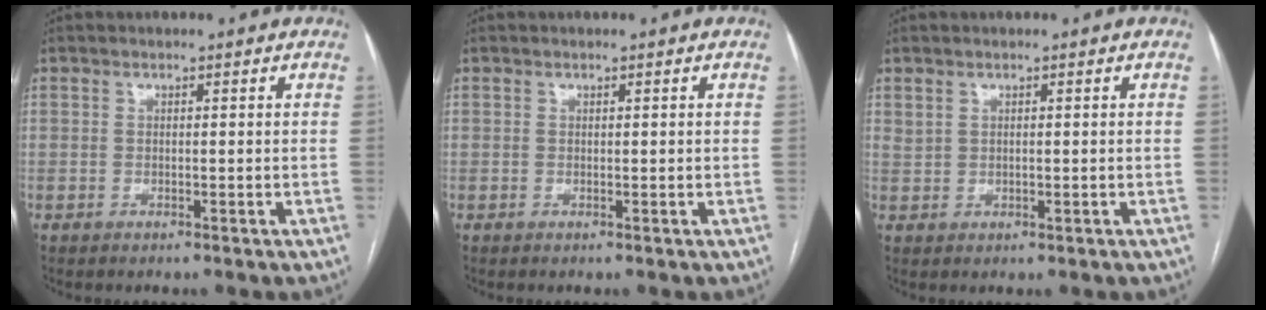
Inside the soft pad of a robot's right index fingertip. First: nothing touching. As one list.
[{"total": 0.0}, {"total": 1.4, "force": [0.9, 0.7, 0.8], "torque": [-0.018, 0.003, 0.022]}]